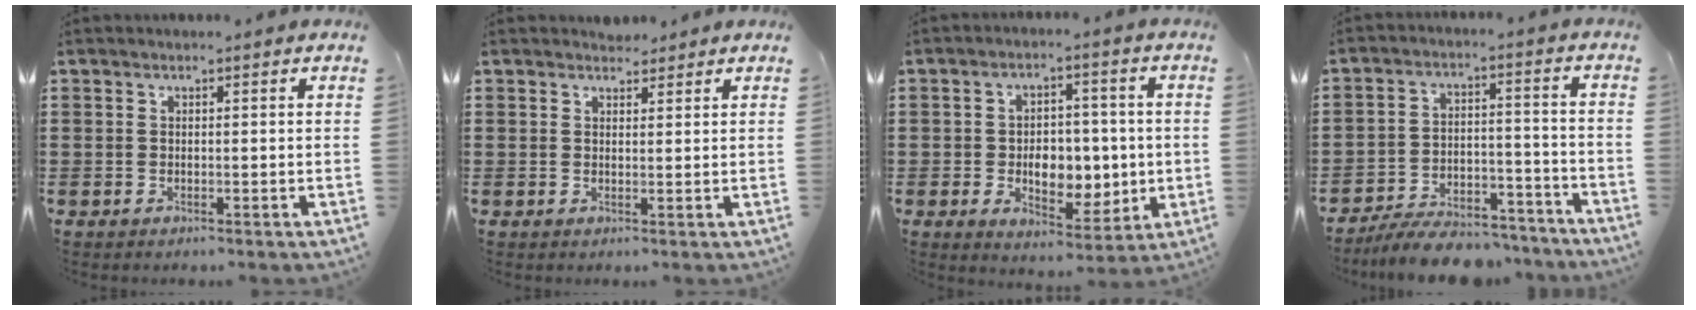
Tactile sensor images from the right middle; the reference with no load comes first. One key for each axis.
{"total": 1.9, "fx": 1.7, "fy": 0.7, "fz": 0.0, "tx": 0.003, "ty": 0.002, "tz": 0.032}
{"total": 6.9, "fx": -0.6, "fy": 4.9, "fz": 4.9, "tx": -0.073, "ty": 0.003, "tz": -0.014}
{"total": 8.1, "fx": -7.6, "fy": 1.7, "fz": 2.1, "tx": -0.026, "ty": 0.025, "tz": -0.142}